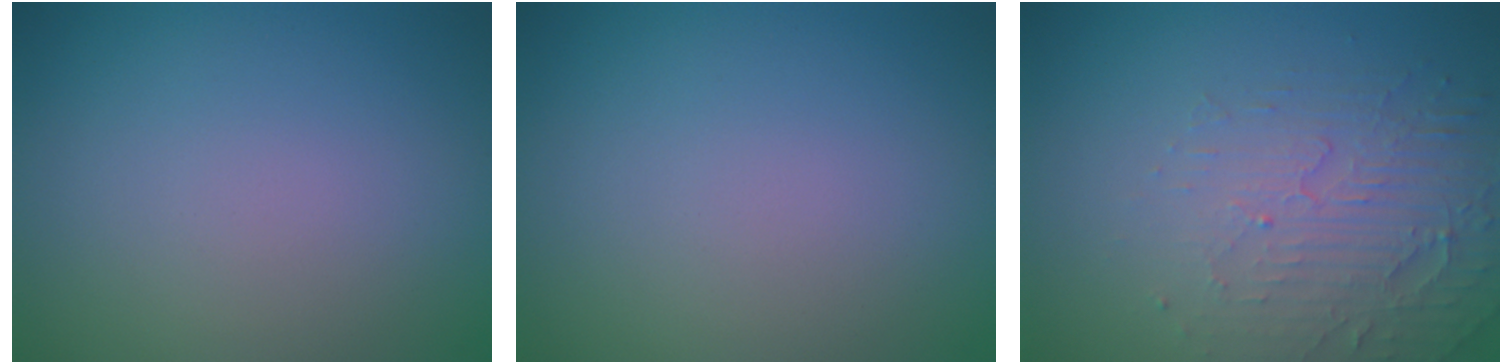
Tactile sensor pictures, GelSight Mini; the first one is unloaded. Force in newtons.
{"total": 0.0}
{"total": 5.2, "press": 3.2, "slide": 4.0}